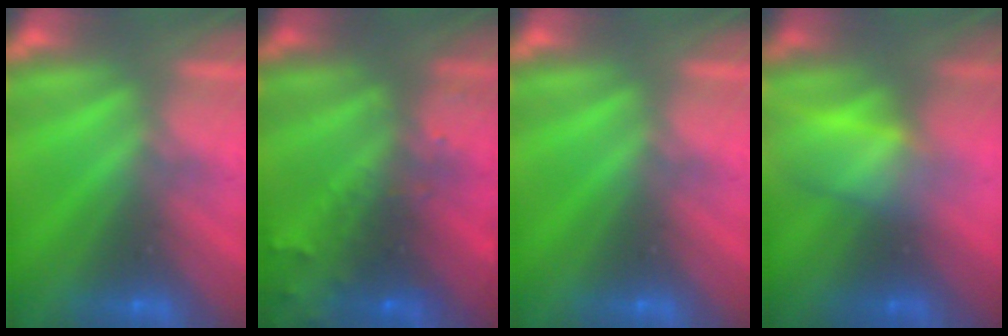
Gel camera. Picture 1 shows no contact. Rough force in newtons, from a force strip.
{"total": 8.8}
{"total": 0.0}
{"total": 2.9}